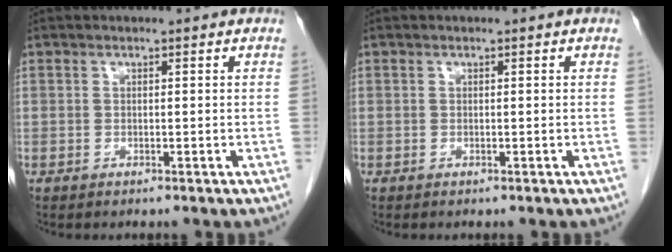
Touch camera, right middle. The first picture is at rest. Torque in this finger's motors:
{"motor_torque": [0.14, -0.14, -0.02, -0.01]}